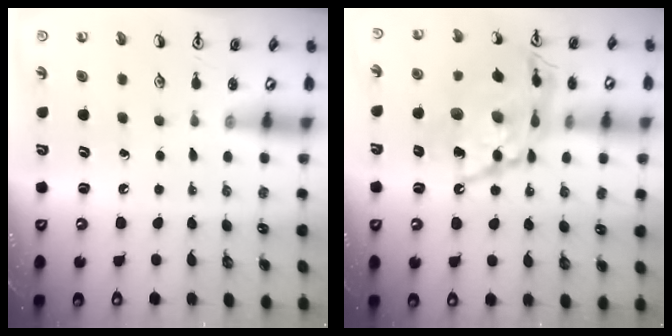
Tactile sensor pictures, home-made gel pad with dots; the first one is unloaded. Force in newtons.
{"total": 20.4, "press": 20.3, "slide": 2.0}